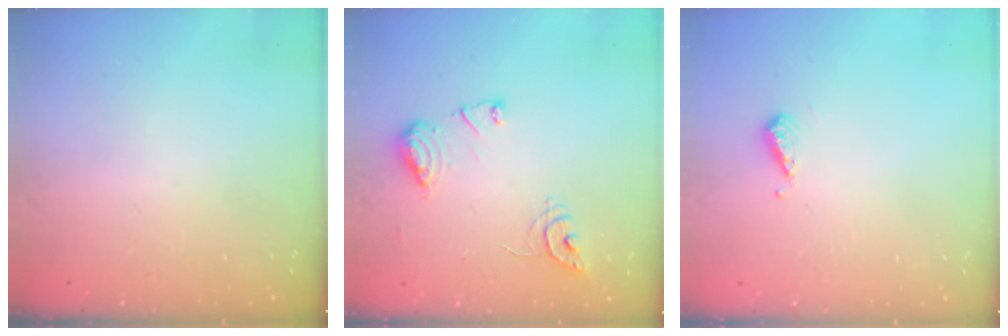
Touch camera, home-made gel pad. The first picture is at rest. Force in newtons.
{"total": 10.8, "press": 10.8, "slide": 0.5}
{"total": 4.6, "press": 4.5, "slide": 0.9}